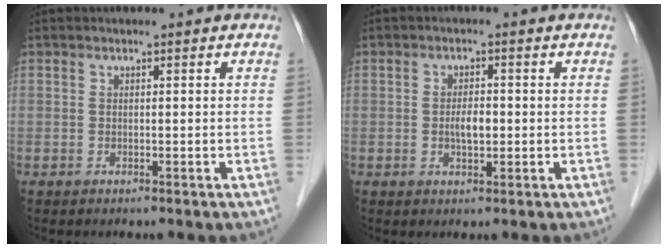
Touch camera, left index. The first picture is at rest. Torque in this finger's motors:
{"motor_torque": [0.64, 0.50, 0.04, 0.01]}